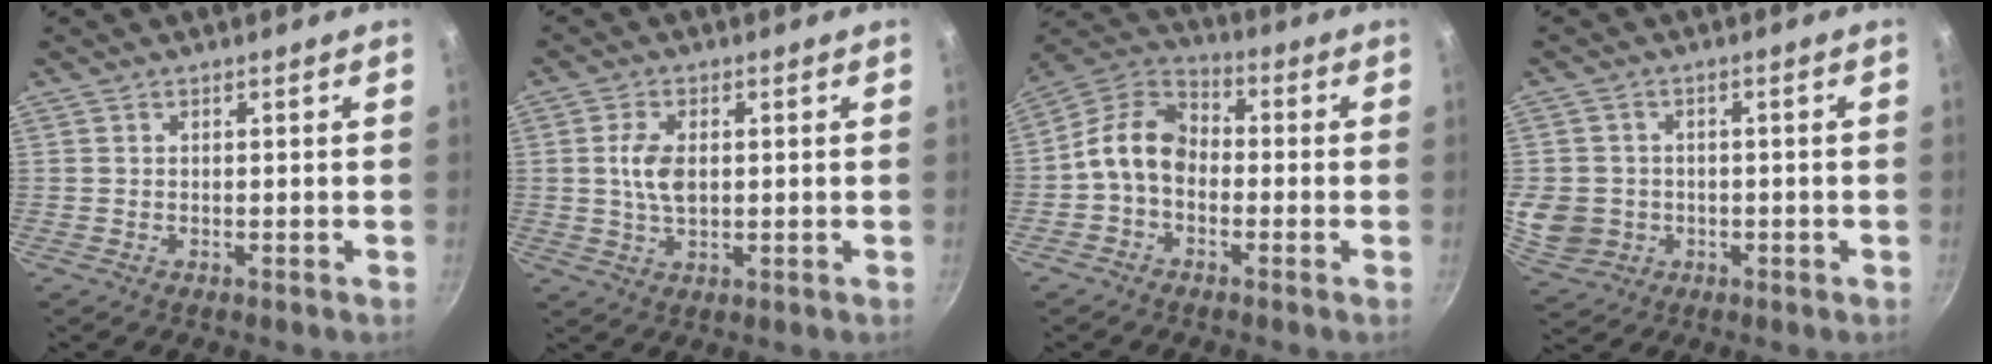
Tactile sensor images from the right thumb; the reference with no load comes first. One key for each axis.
{"total": 5.9, "fx": 0.6, "fy": 3.4, "fz": 4.8, "tx": -0.087, "ty": 0.000, "tz": 0.011}
{"total": 10.1, "fx": -1.7, "fy": 7.3, "fz": 6.7, "tx": -0.103, "ty": 0.042, "tz": -0.055}
{"total": 8.1, "fx": -1.0, "fy": 7.3, "fz": 3.4, "tx": -0.051, "ty": 0.006, "tz": -0.006}